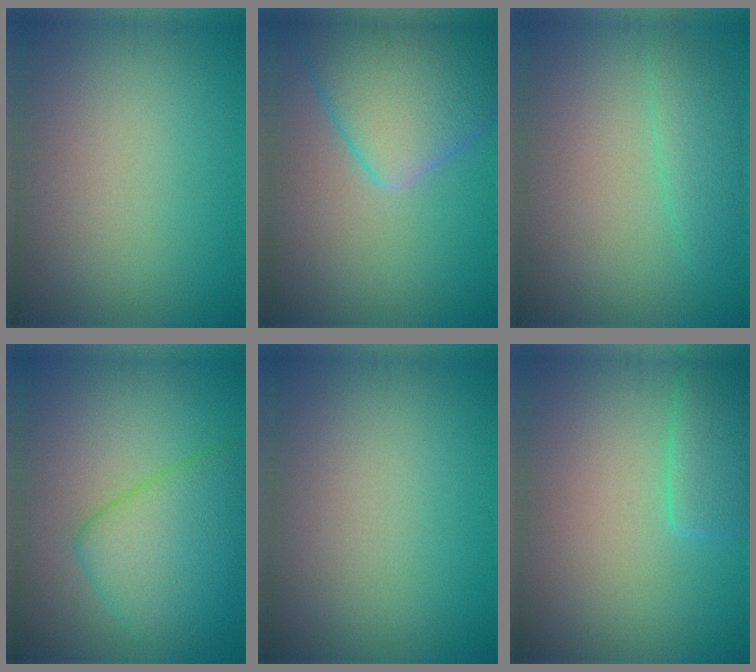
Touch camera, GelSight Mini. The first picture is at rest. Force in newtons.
{"total": 7.4, "press": 7.4, "slide": 0.4}
{"total": 2.2, "press": 2.2, "slide": 0.1}
{"total": 6.5, "press": 6.5, "slide": 0.2}
{"total": 0.0}
{"total": 3.0, "press": 3.0, "slide": 0.2}